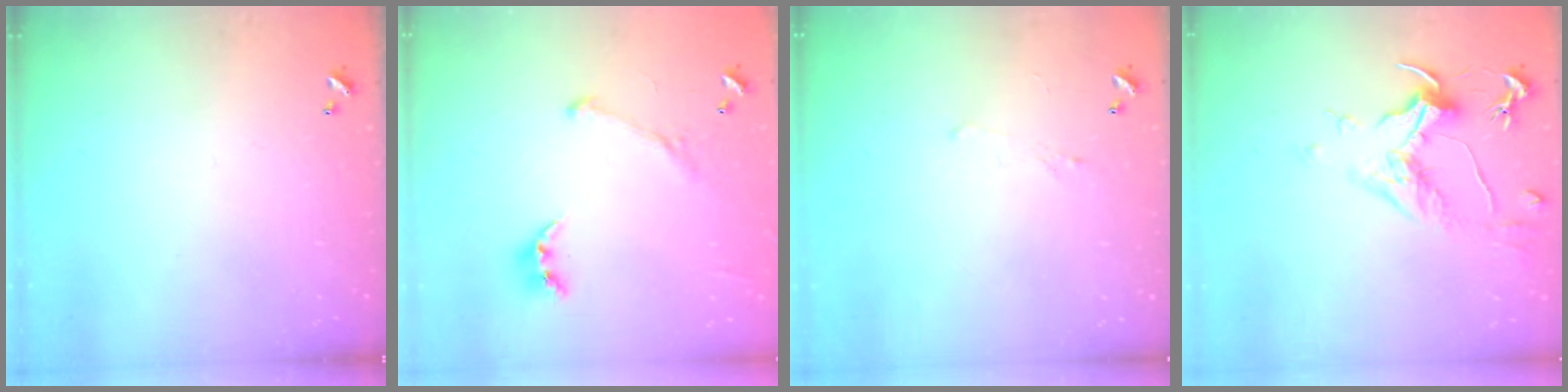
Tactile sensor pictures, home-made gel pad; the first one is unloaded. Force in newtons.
{"total": 1.6, "press": 1.4, "slide": 0.8}
{"total": 0.8, "press": 0.6, "slide": 0.6}
{"total": 1.6, "press": 1.4, "slide": 0.8}